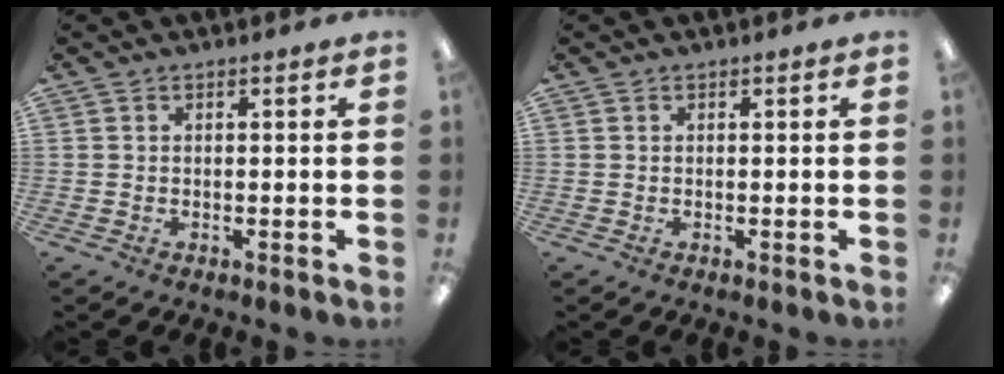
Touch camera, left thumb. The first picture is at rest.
{"total": 0.0}